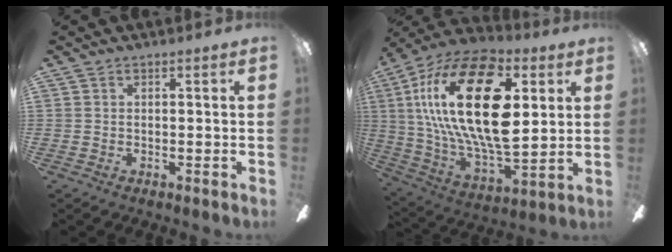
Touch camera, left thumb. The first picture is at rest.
{"total": 30.8, "force": [7.9, 15.0, 25.8], "torque": [-0.531, -0.021, 0.127]}